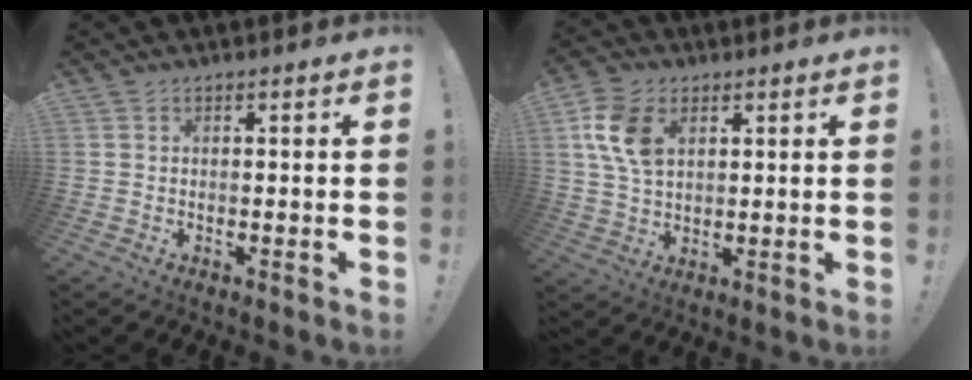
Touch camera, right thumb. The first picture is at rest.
{"total": 11.9, "force": [4.1, 7.9, 7.9], "torque": [-0.150, -0.002, 0.077]}